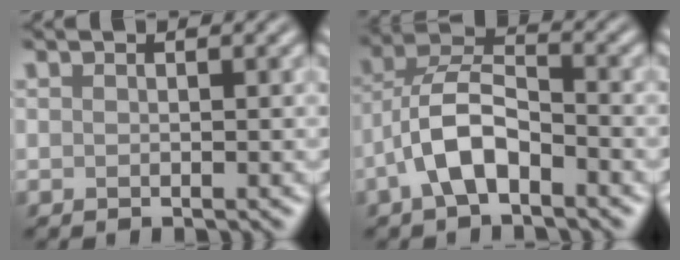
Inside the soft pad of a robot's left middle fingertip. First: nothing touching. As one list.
[{"total": 5.7, "force": [-2.7, 2.5, 4.3], "torque": [-0.081, 0.015, -0.055]}]